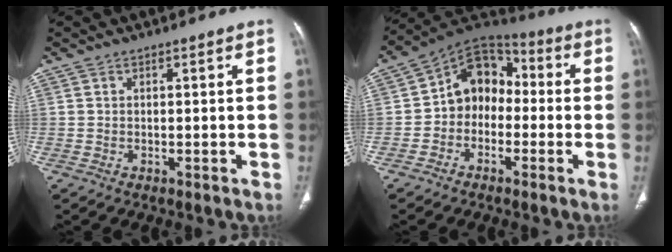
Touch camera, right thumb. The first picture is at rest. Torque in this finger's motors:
{"motor_torque": [0.17, 0.19, 0.09, -0.07, 0.09]}